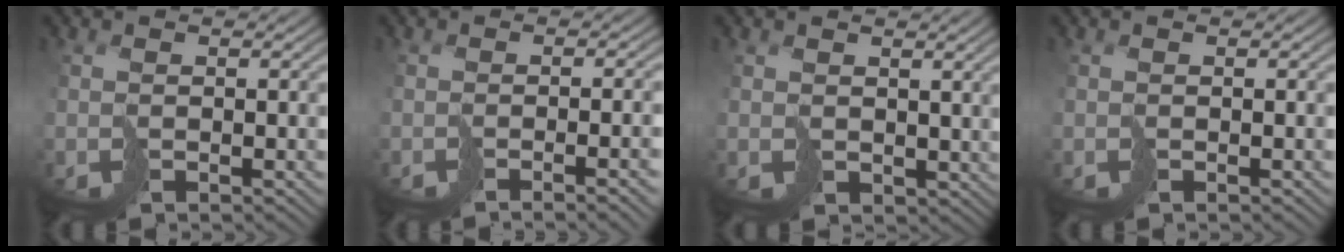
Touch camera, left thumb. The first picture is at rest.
{"total": 4.8, "force": [-1.6, 1.1, 4.4], "torque": [-0.054, -0.005, -0.022]}
{"total": 2.0, "force": [1.2, 1.5, 0.8], "torque": [-0.025, -0.003, 0.022]}
{"total": 0.0}